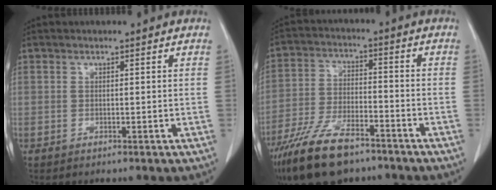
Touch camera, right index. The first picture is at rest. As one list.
[{"total": 13.7, "force": [-9.9, 4.5, 8.3], "torque": [-0.168, -0.019, -0.179]}]